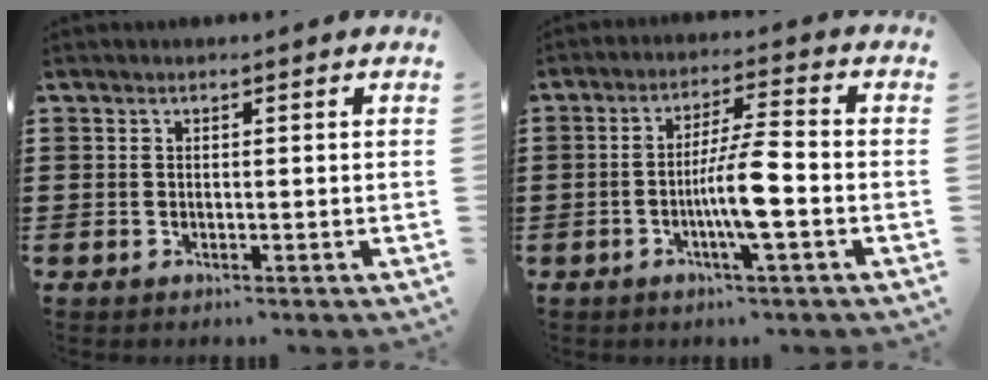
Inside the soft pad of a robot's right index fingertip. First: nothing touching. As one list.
[{"total": 7.2, "force": [-2.1, 0.3, 6.8], "torque": [-0.128, -0.007, -0.045]}]